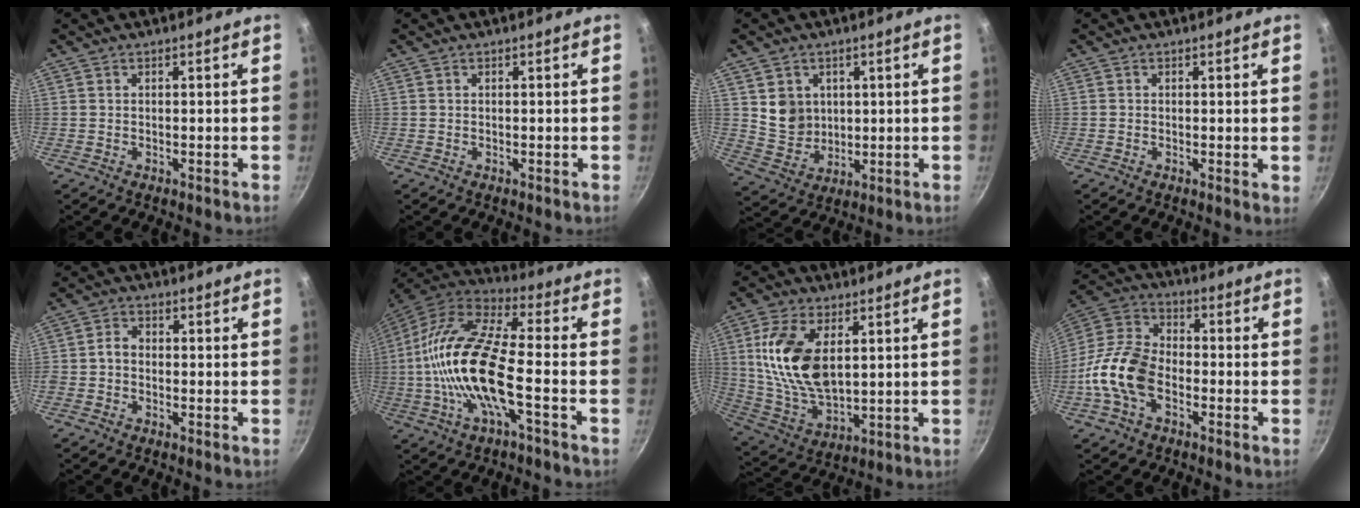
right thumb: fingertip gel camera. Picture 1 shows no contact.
{"total": 0.0}
{"total": 7.6, "force": [1.9, 6.7, 3.2], "torque": [-0.036, -0.013, 0.048]}
{"total": 0.8, "force": [0.1, 0.4, 0.6], "torque": [-0.008, -0.002, -0.002]}
{"total": 2.9, "force": [-0.8, 2.3, 1.5], "torque": [-0.023, 0.017, -0.024]}
{"total": 19.3, "force": [-3.6, 6.4, 17.8], "torque": [-0.348, 0.034, -0.086]}
{"total": 15.8, "force": [3.7, 8.7, 12.7], "torque": [-0.236, -0.018, 0.082]}
{"total": 13.8, "force": [-4.5, 8.8, 9.7], "torque": [-0.168, 0.040, -0.108]}